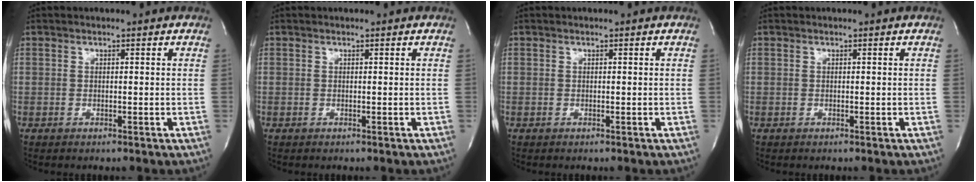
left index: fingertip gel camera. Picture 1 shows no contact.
{"total": 0.6, "force": [-0.5, -0.1, -0.1], "torque": [0.002, -0.005, -0.009]}
{"total": 0.0}
{"total": 0.0}